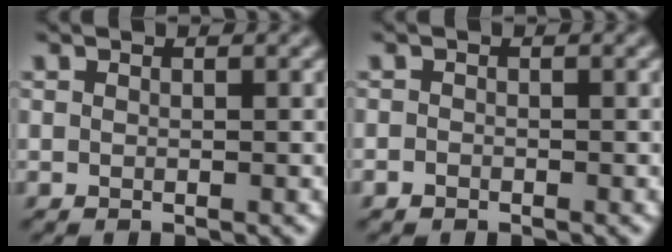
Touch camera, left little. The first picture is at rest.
{"total": 0.6, "force": [-0.5, 0.4, 0.1], "torque": [0.000, -0.003, -0.009]}